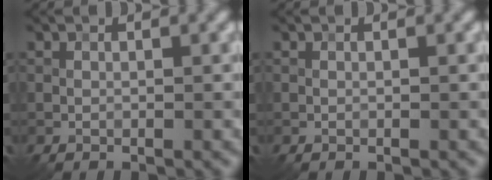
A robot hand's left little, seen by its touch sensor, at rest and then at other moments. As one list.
[{"total": 0.0}]